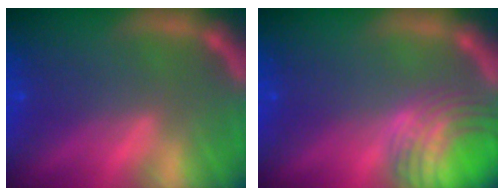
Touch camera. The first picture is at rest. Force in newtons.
{"total": 7.5}